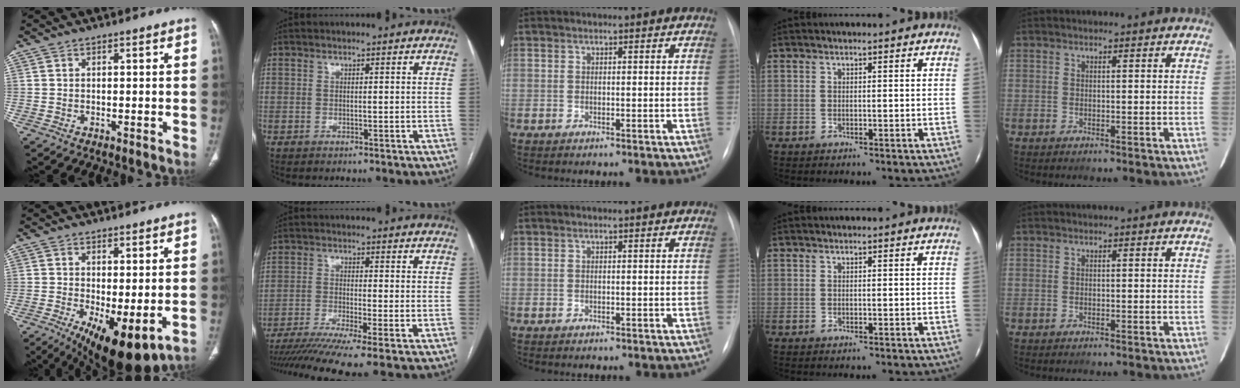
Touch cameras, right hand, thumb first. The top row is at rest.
{"thumb": {"total": 11.8, "force": [-3.5, 4.3, 10.4], "torque": [-0.162, -0.022, -0.038]}, "index": {"total": 11.4, "force": [-8.8, -1.0, 7.1], "torque": [-0.107, -0.023, -0.142]}}